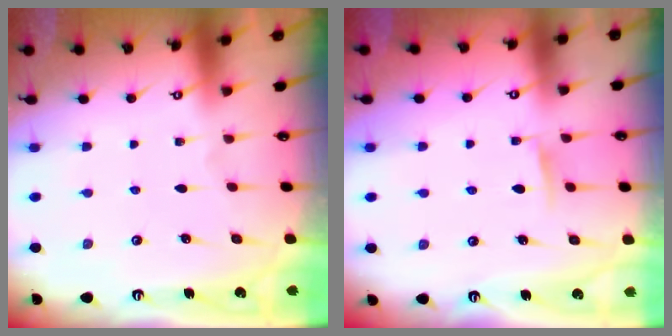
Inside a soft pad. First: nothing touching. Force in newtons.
{"total": 3.8, "press": 3.8, "slide": 0.5}